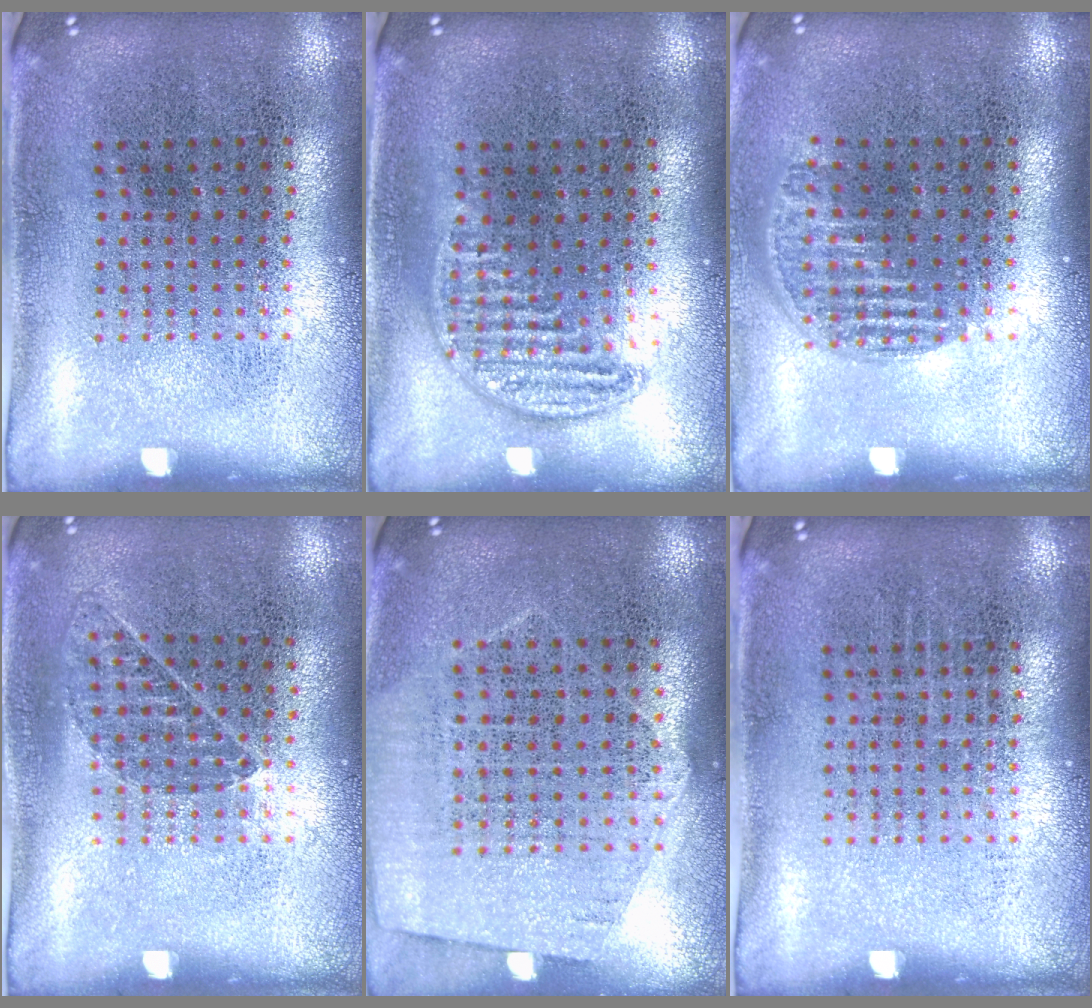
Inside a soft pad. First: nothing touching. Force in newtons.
{"total": 0.8, "press": 0.8, "slide": 0.1}
{"total": 1.2, "press": 1.0, "slide": 0.6}
{"total": 0.9, "press": 0.7, "slide": 0.5}
{"total": 1.3, "press": 1.1, "slide": 0.7}
{"total": 0.0}